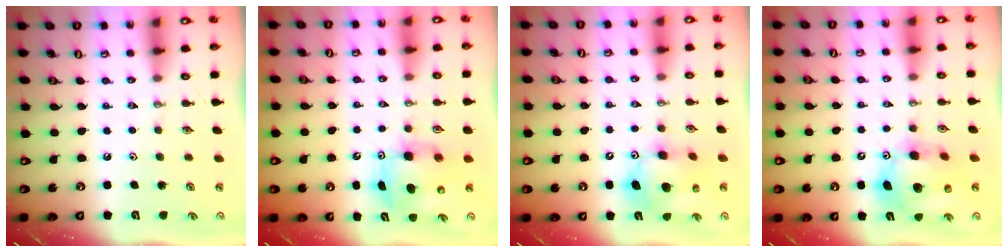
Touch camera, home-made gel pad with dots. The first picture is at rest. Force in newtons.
{"total": 7.6, "press": 7.4, "slide": 1.7}
{"total": 13.2, "press": 12.9, "slide": 2.5}
{"total": 14.4, "press": 14.1, "slide": 2.6}